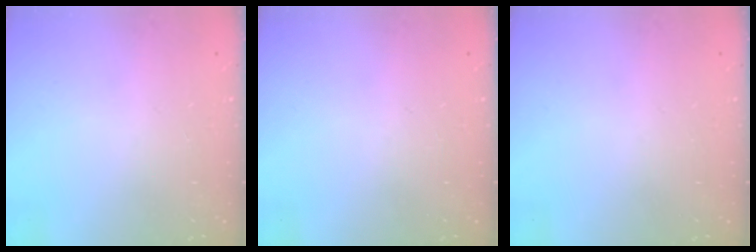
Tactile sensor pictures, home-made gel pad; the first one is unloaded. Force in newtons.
{"total": 0.0}
{"total": 0.0}